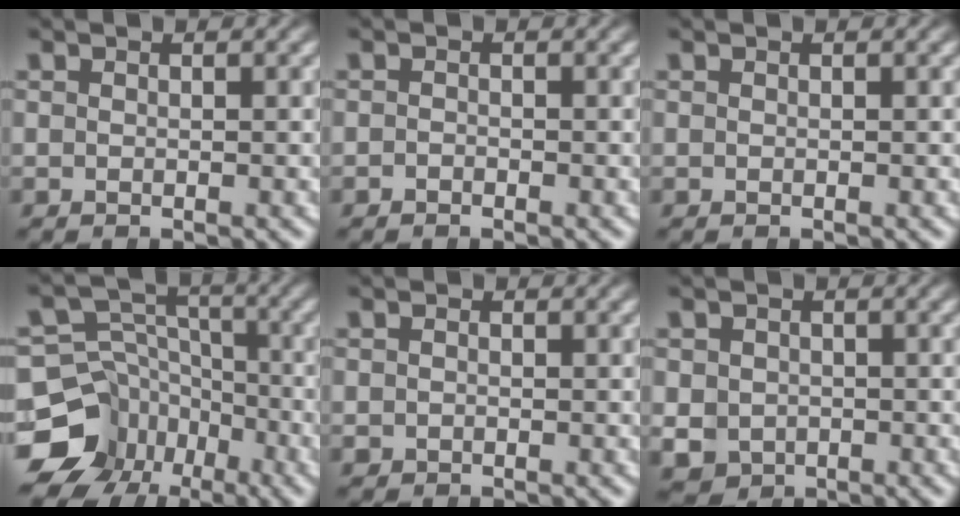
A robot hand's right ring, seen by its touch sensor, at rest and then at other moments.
{"total": 0.8, "force": [-0.8, 0.0, -0.2], "torque": [0.013, -0.003, -0.013]}
{"total": 0.0}
{"total": 13.1, "force": [-4.9, 10.9, 5.5], "torque": [-0.077, -0.050, -0.073]}
{"total": 1.1, "force": [-0.3, 1.0, 0.3], "torque": [-0.012, -0.012, 0.005]}
{"total": 5.5, "force": [-1.6, 4.9, 1.9], "torque": [-0.040, -0.034, -0.009]}